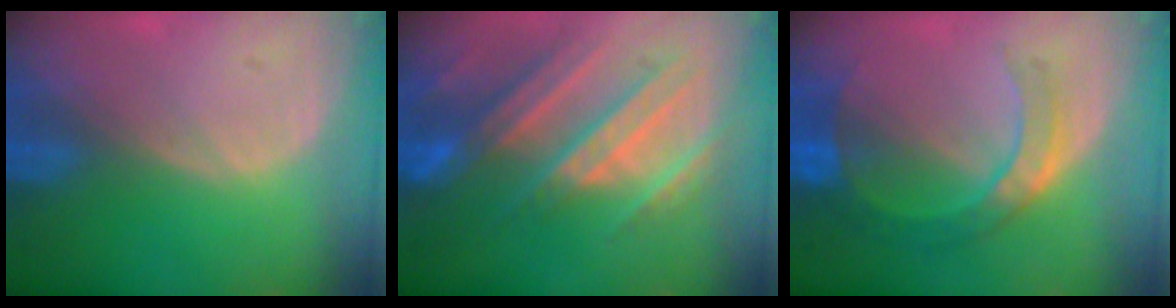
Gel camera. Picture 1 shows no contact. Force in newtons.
{"total": 10.9, "press": 9.7, "slide": 4.9}
{"total": 7.2, "press": 6.7, "slide": 2.7}